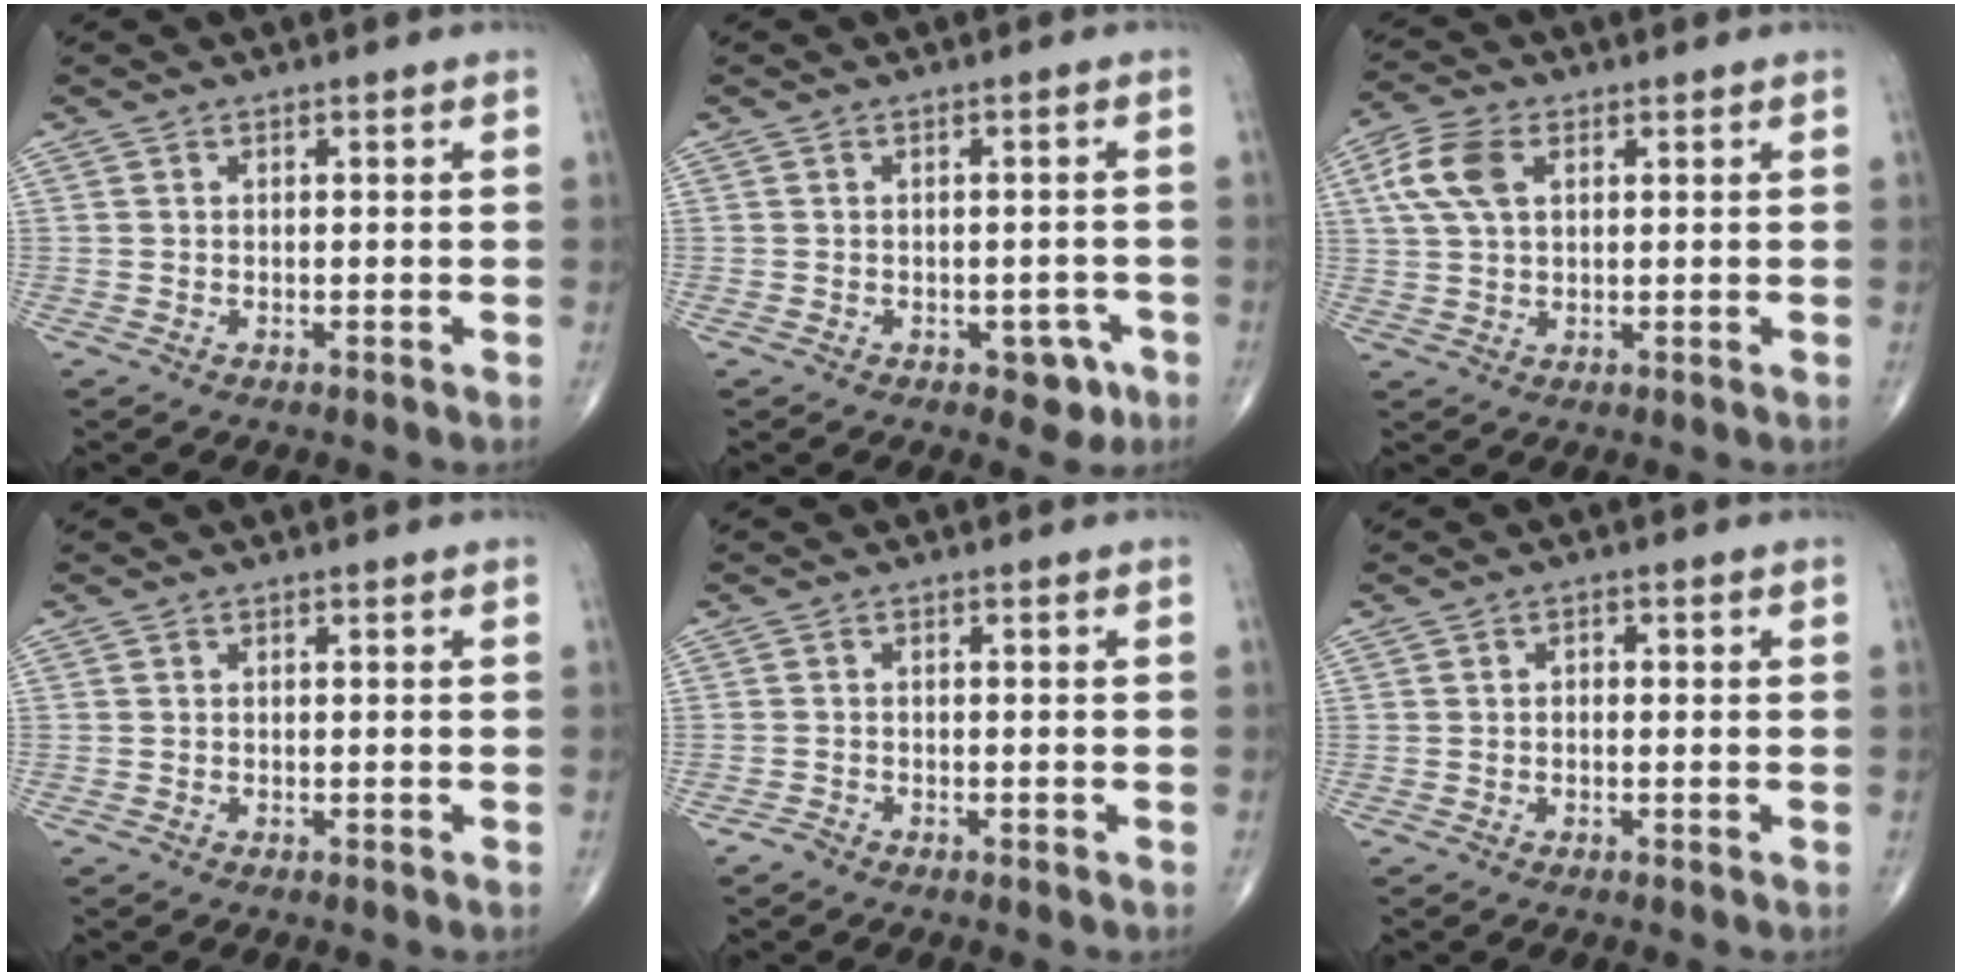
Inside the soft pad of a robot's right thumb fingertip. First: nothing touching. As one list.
[{"total": 4.0, "force": [-1.9, 2.6, 2.3], "torque": [-0.005, 0.012, -0.021]}, {"total": 7.7, "force": [2.4, 4.5, 5.8], "torque": [-0.128, 0.010, 0.046]}, {"total": 0.0}, {"total": 1.1, "force": [-1.0, 0.5, 0.1], "torque": [-0.004, -0.001, -0.024]}, {"total": 1.0, "force": [-0.1, 0.7, 0.7], "torque": [-0.009, 0.005, -0.003]}]